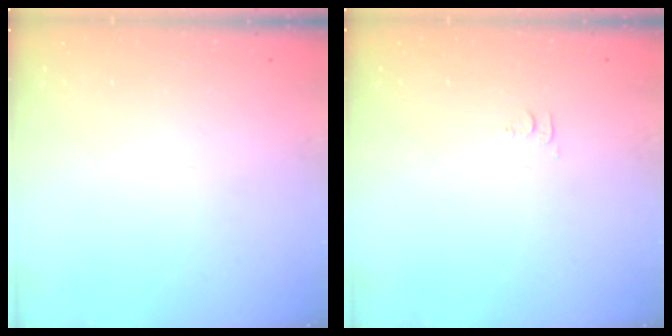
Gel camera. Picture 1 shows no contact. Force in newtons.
{"total": 4.6, "press": 4.6, "slide": 0.6}